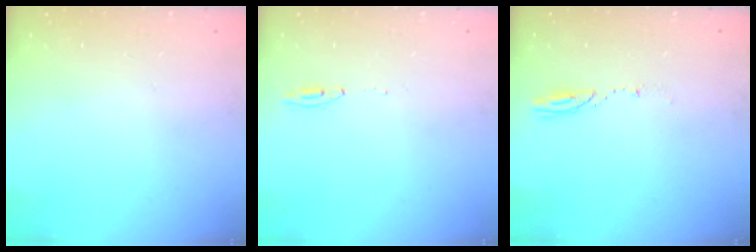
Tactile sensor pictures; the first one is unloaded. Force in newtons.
{"total": 4.3, "press": 4.1, "slide": 1.3}
{"total": 3.7, "press": 3.7, "slide": 0.4}